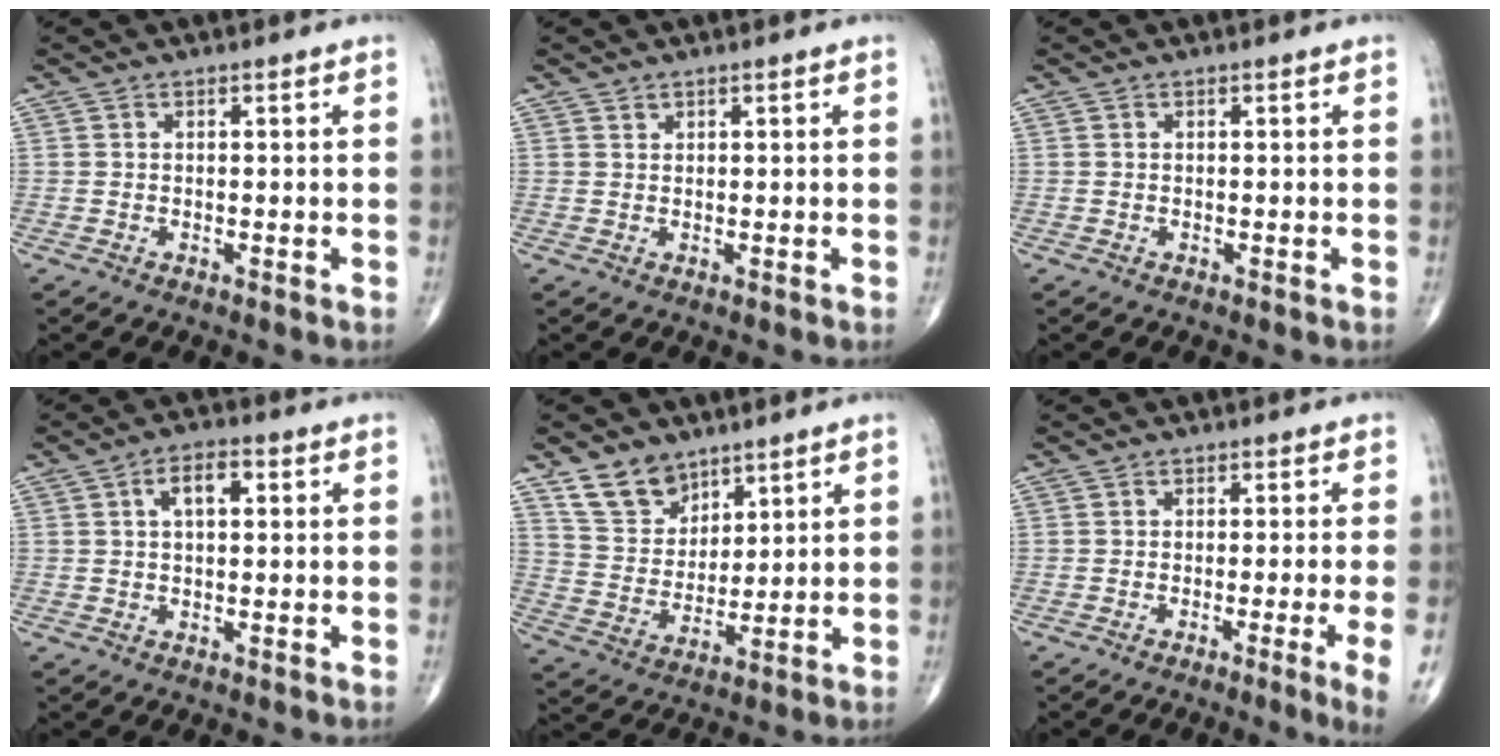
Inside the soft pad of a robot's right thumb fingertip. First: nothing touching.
{"total": 0.6, "force": [0.5, 0.2, 0.0], "torque": [0.002, -0.004, 0.007]}
{"total": 0.0}
{"total": 4.8, "force": [1.2, 2.4, 4.0], "torque": [-0.061, 0.007, 0.015]}
{"total": 9.3, "force": [6.6, 5.8, 3.0], "torque": [-0.030, -0.040, 0.132]}
{"total": 5.0, "force": [-1.8, -0.9, 4.5], "torque": [-0.074, -0.011, -0.030]}